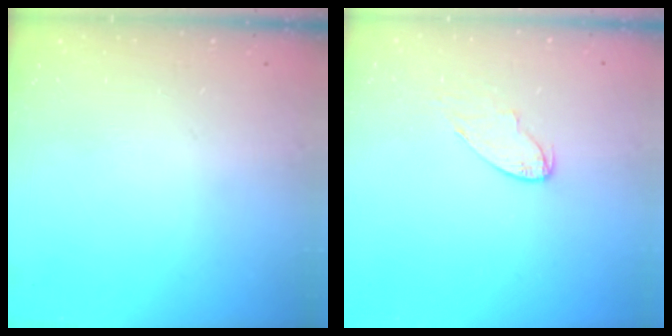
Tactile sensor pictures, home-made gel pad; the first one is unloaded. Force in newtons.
{"total": 5.6, "press": 5.6, "slide": 0.6}